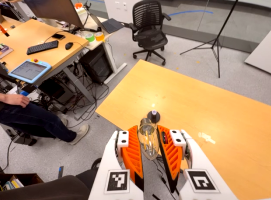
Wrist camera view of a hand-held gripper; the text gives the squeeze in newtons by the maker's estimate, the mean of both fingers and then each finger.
{"total": 15.3, "left": 16.2, "right": 14.3}